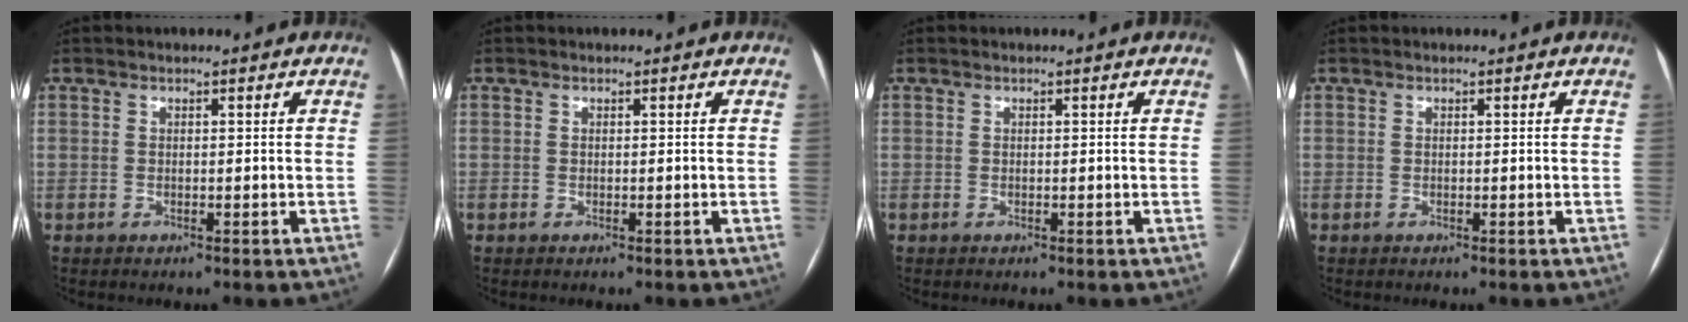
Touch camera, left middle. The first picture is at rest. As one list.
[{"total": 0.0}, {"total": 0.0}, {"total": 0.0}]